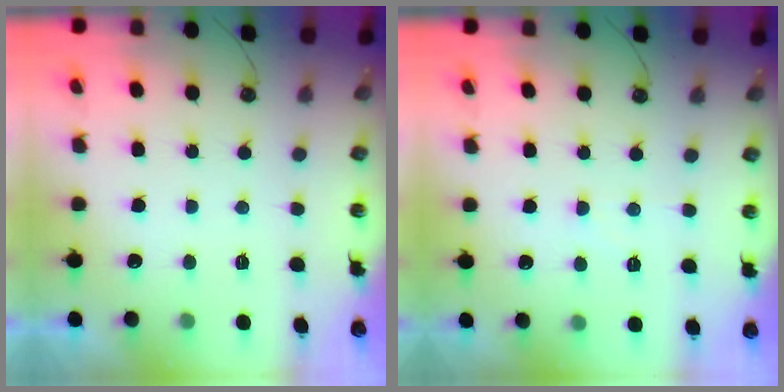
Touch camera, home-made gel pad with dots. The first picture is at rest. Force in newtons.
{"total": 2.7, "press": 2.6, "slide": 0.6}